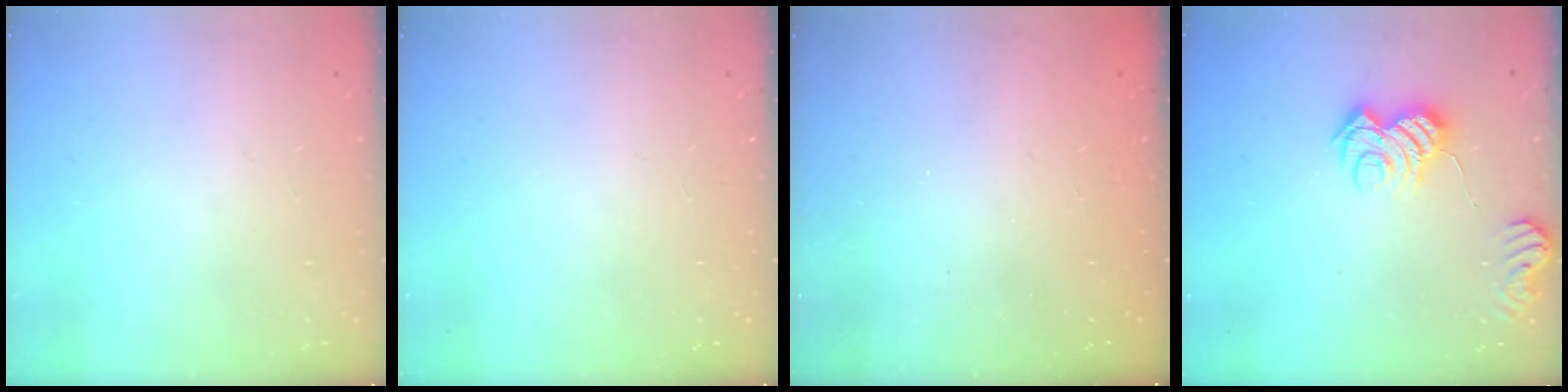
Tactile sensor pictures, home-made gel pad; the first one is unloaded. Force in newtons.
{"total": 0.0}
{"total": 2.5, "press": 2.4, "slide": 0.8}
{"total": 8.2, "press": 8.2, "slide": 0.7}